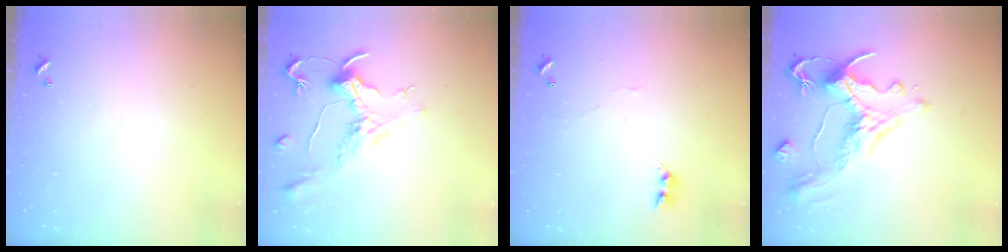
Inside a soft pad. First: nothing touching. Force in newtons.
{"total": 1.5, "press": 1.2, "slide": 0.9}
{"total": 4.2, "press": 4.2, "slide": 0.5}
{"total": 1.7, "press": 0.9, "slide": 1.5}